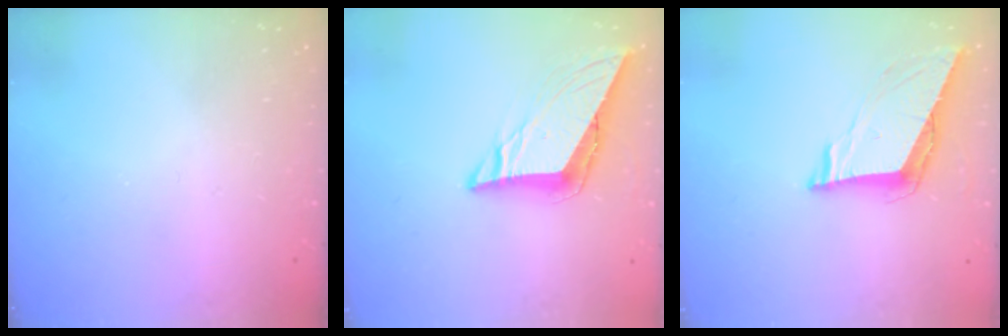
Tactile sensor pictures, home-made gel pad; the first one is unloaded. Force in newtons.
{"total": 8.8, "press": 8.8, "slide": 0.9}
{"total": 7.5, "press": 7.5, "slide": 0.5}